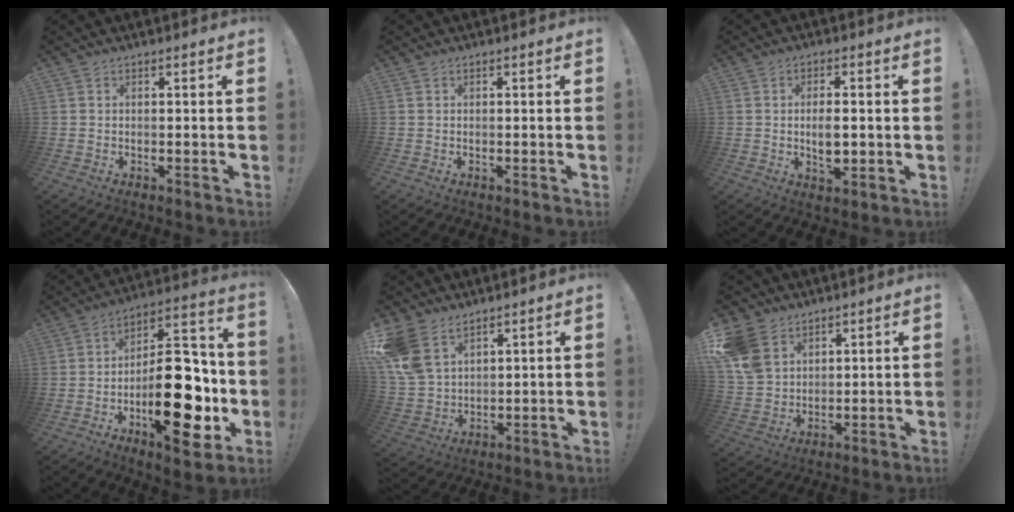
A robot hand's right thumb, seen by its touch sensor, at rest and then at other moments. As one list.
[{"total": 0.0}, {"total": 5.7, "force": [-0.4, 2.8, 5.0], "torque": [-0.084, -0.001, -0.012]}, {"total": 25.5, "force": [-6.5, 12.1, 21.5], "torque": [-0.329, 0.047, -0.085]}, {"total": 11.6, "force": [7.4, 7.0, 5.5], "torque": [-0.122, -0.042, 0.149]}, {"total": 11.6, "force": [6.3, 8.4, 4.9], "torque": [-0.094, -0.032, 0.132]}]